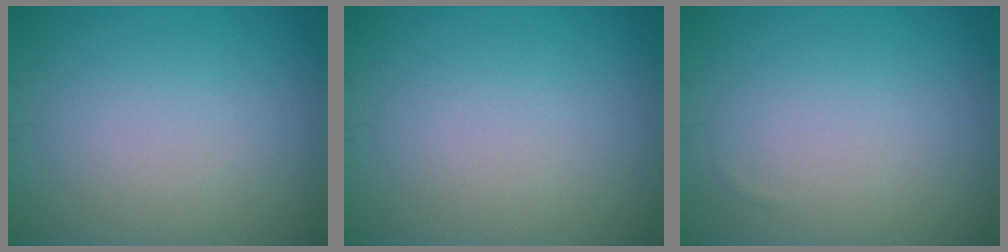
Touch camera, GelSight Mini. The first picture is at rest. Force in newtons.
{"total": 0.0}
{"total": 0.0}